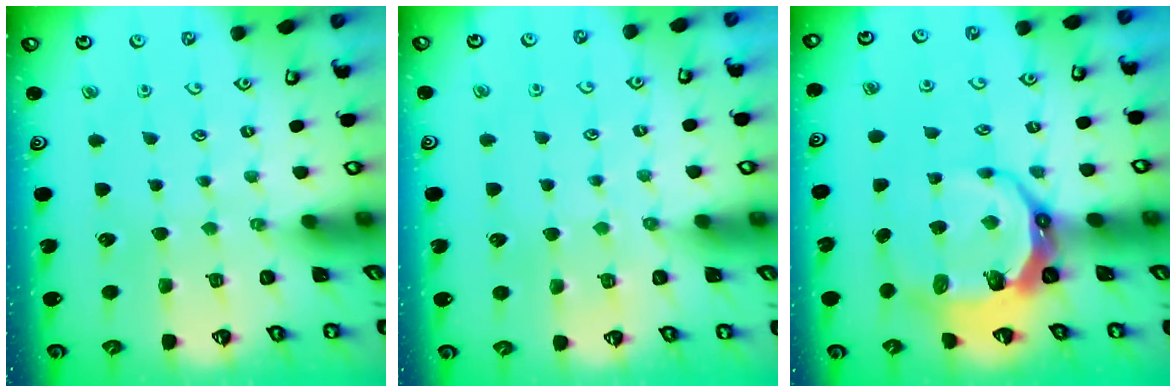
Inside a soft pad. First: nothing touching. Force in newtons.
{"total": 3.4, "press": 3.3, "slide": 0.5}
{"total": 10.1, "press": 9.3, "slide": 4.0}